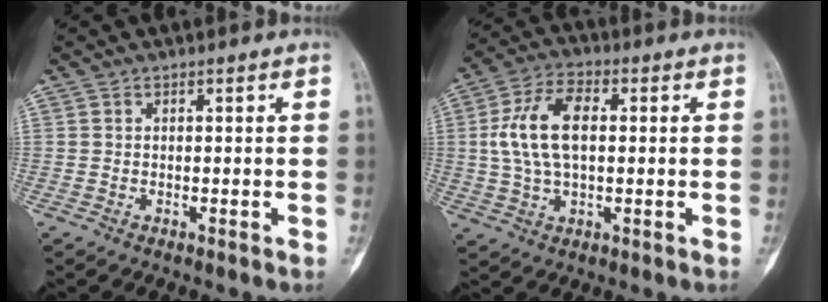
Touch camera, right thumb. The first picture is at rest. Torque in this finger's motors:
{"motor_torque": [-0.64, 1.12, 0.67, -0.38, 0.26]}